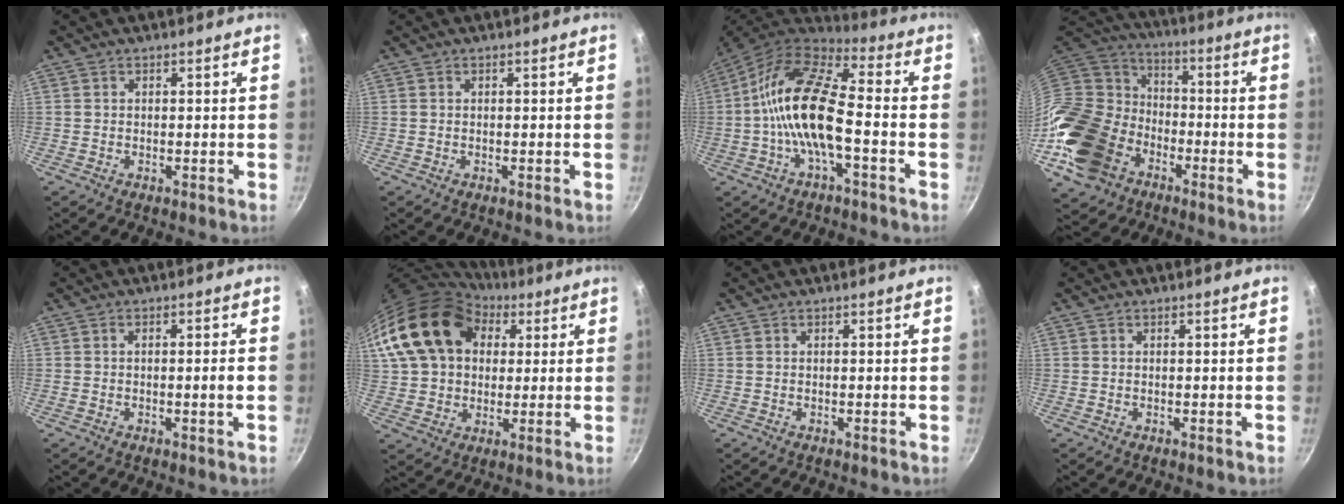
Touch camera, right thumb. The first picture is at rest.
{"total": 0.0}
{"total": 15.9, "force": [-2.6, 6.2, 14.4], "torque": [-0.269, 0.043, -0.068]}
{"total": 23.0, "force": [-8.6, 17.4, 12.3], "torque": [-0.242, 0.057, -0.154]}
{"total": 2.1, "force": [-0.5, 0.1, 2.0], "torque": [-0.030, 0.008, -0.006]}
{"total": 19.2, "force": [6.9, 14.2, 10.9], "torque": [-0.173, 0.012, 0.121]}
{"total": 0.0}
{"total": 0.0}